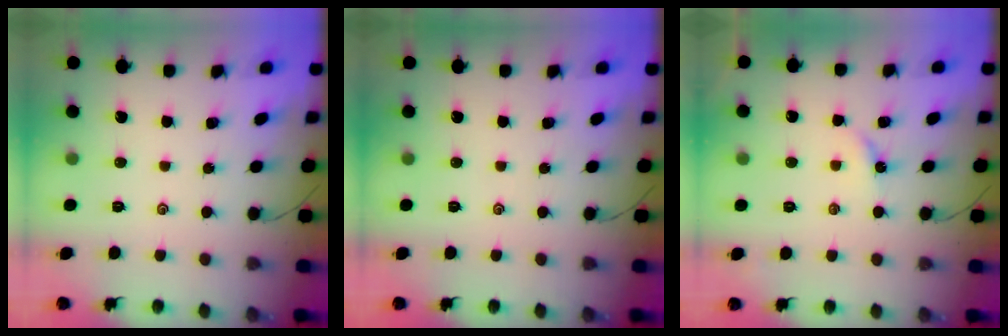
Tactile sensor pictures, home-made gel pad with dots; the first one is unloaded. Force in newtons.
{"total": 0.0}
{"total": 2.7, "press": 2.7, "slide": 0.3}